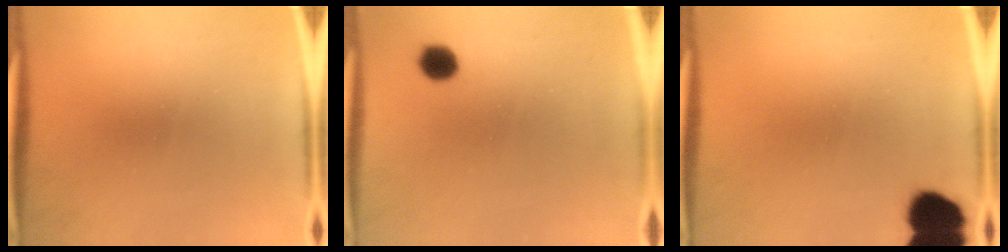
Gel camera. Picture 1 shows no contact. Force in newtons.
{"total": 4.0}
{"total": 11.8}